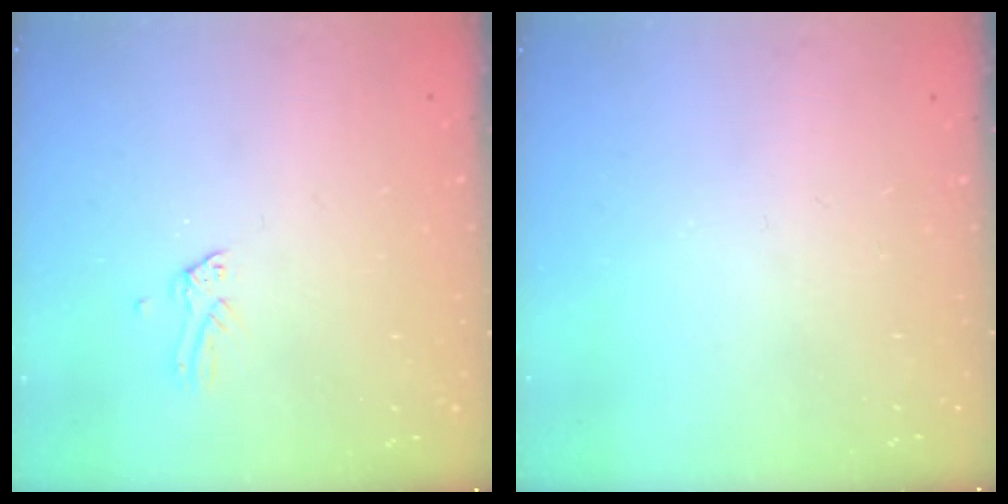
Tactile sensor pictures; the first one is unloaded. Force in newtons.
{"total": 0.0}